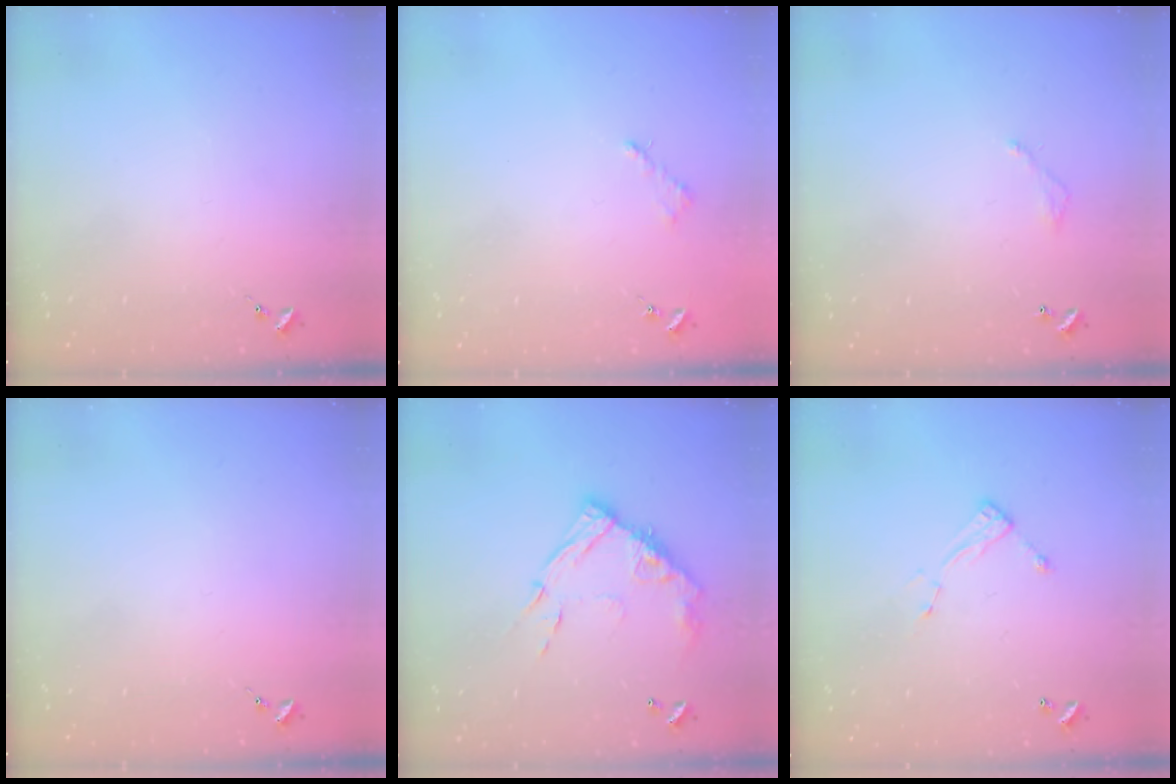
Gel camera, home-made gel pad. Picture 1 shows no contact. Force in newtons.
{"total": 2.6, "press": 2.5, "slide": 0.3}
{"total": 3.8, "press": 3.8, "slide": 0.2}
{"total": 0.0}
{"total": 14.5, "press": 14.4, "slide": 1.3}
{"total": 6.6, "press": 6.6, "slide": 0.2}